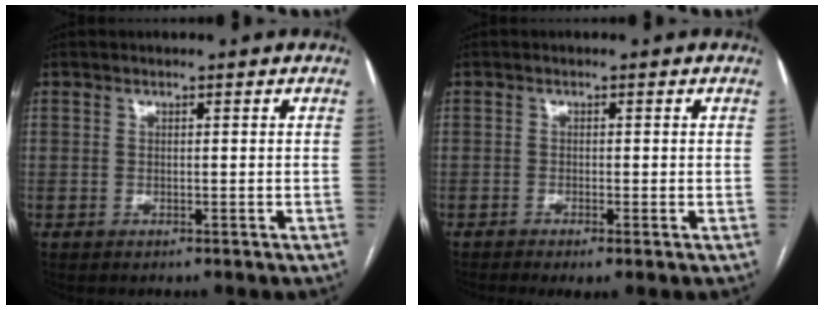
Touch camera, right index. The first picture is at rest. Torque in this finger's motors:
{"motor_torque": [0.95, -0.82, 0.36, 0.07]}